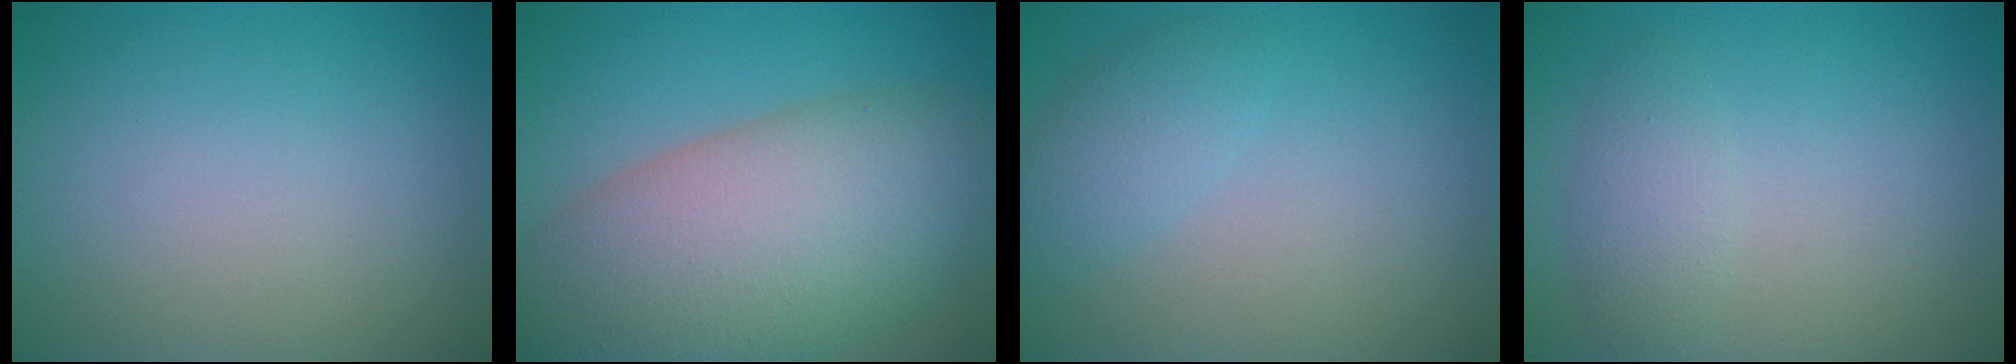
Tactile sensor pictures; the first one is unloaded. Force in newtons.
{"total": 13.1, "press": 13.1, "slide": 1.0}
{"total": 2.3, "press": 2.3, "slide": 0.2}
{"total": 2.0, "press": 2.0, "slide": 0.1}